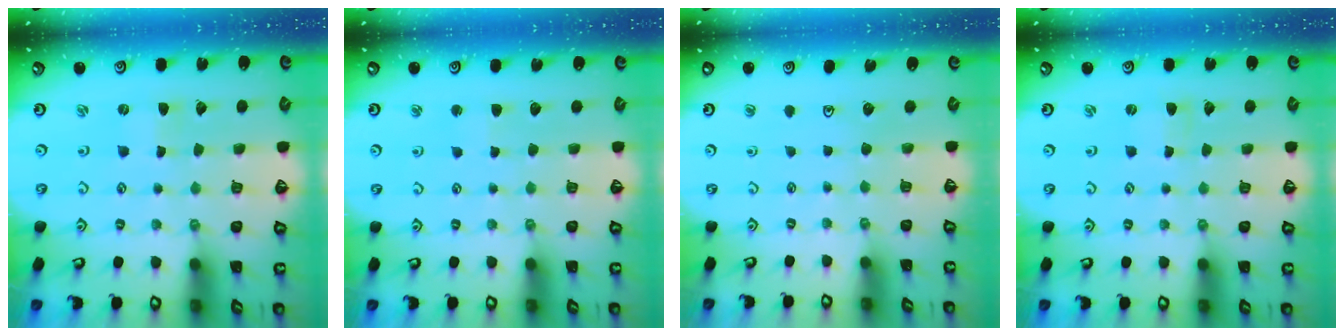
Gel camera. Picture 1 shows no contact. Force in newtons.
{"total": 1.6, "press": 1.5, "slide": 0.3}
{"total": 0.0}
{"total": 0.6, "press": 0.6, "slide": 0.0}